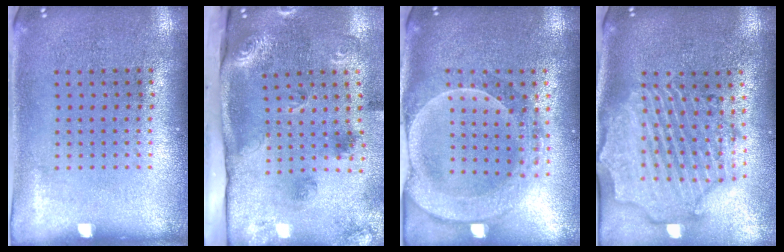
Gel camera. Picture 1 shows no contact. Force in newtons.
{"total": 2.8, "press": 1.9, "slide": 2.1}
{"total": 2.2, "press": 2.0, "slide": 0.9}
{"total": 2.9, "press": 2.5, "slide": 1.4}